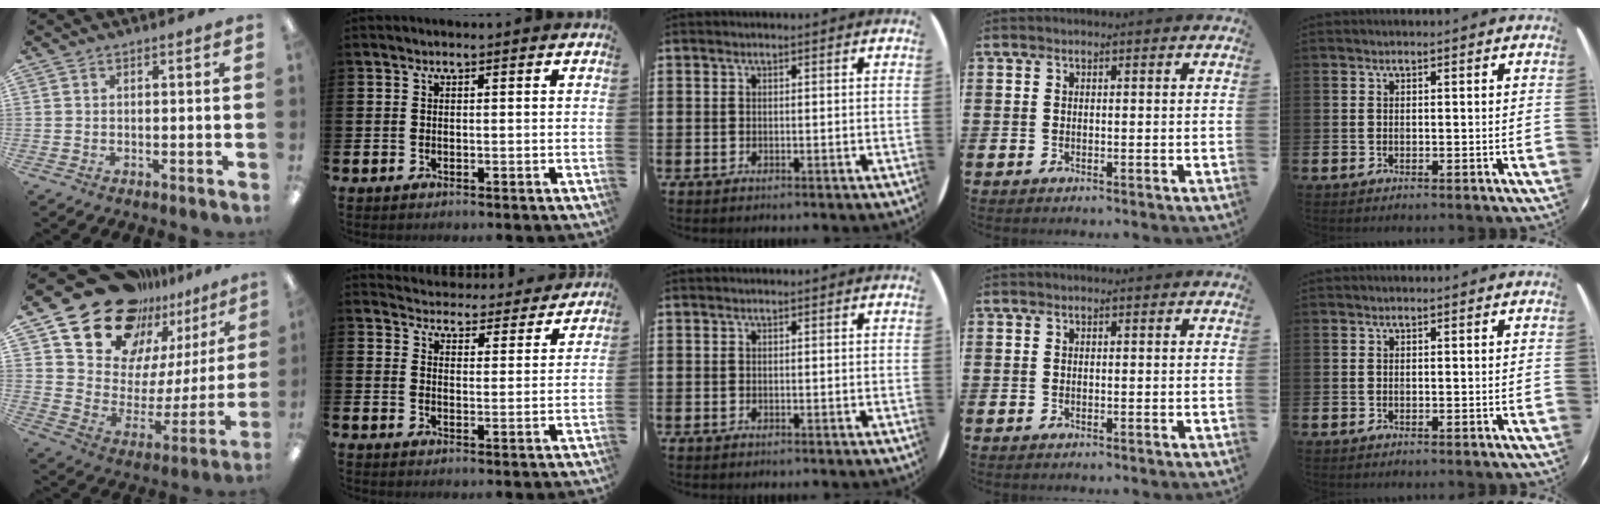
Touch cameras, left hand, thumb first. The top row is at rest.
{"thumb": {"total": 20.2, "force": [17.1, 9.7, 4.7], "torque": [-0.107, -0.139, 0.311]}, "index": {"total": 4.4, "force": [4.4, 0.8, -0.2], "torque": [-0.004, -0.042, 0.071]}}